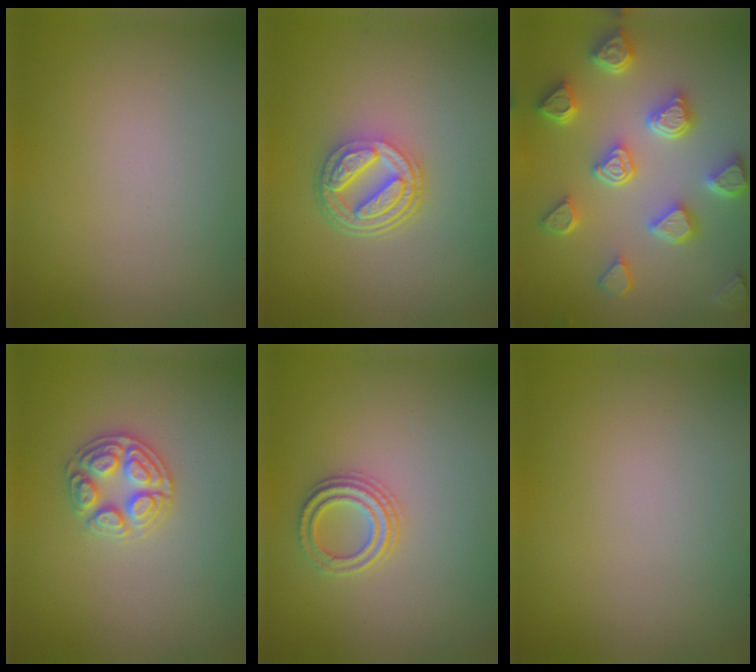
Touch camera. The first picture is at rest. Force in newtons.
{"total": 5.2, "press": 3.7, "slide": 3.6}
{"total": 6.7, "press": 5.4, "slide": 3.9}
{"total": 2.9, "press": 2.9, "slide": 0.1}
{"total": 2.4, "press": 2.2, "slide": 0.8}
{"total": 0.0}